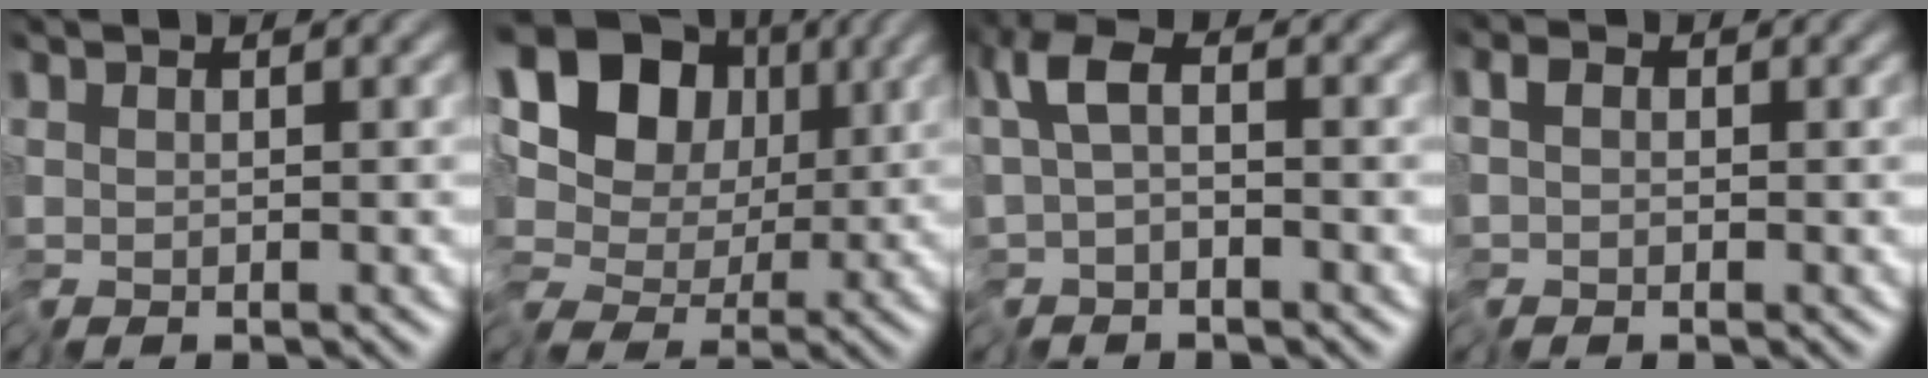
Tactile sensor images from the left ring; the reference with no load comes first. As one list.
[{"total": 14.4, "force": [0.4, 11.8, 8.3], "torque": [-0.126, 0.016, -0.013]}, {"total": 2.7, "force": [-1.0, 1.3, 2.1], "torque": [-0.047, -0.005, -0.027]}, {"total": 0.6, "force": [-0.5, 0.4, 0.0], "torque": [0.004, -0.001, -0.011]}]